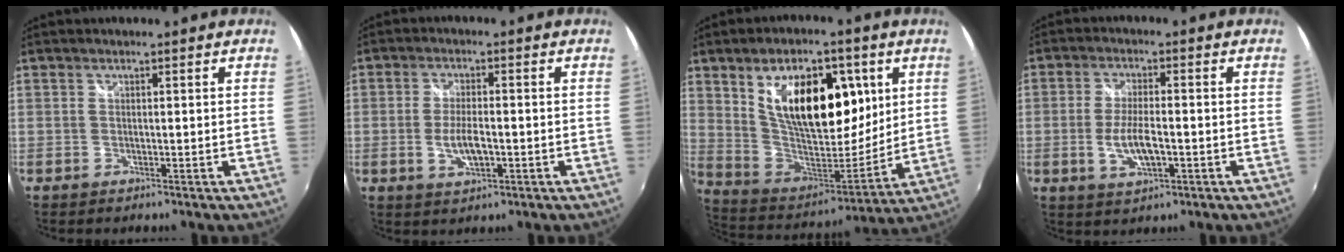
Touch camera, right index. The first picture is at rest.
{"total": 5.4, "force": [-1.3, 2.0, 4.8], "torque": [-0.098, -0.003, -0.020]}
{"total": 21.8, "force": [7.3, 11.2, 17.2], "torque": [-0.298, 0.005, 0.140]}
{"total": 6.9, "force": [-1.7, 2.3, 6.2], "torque": [-0.127, -0.004, -0.027]}